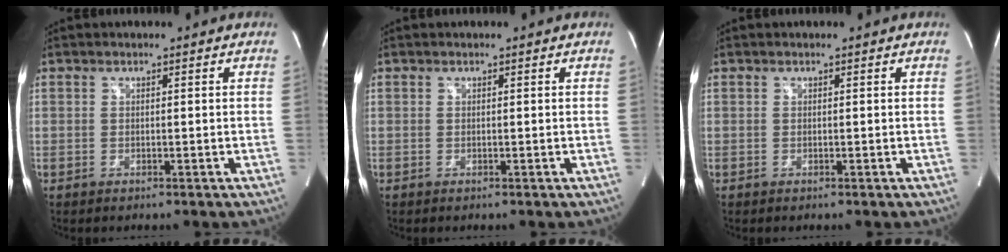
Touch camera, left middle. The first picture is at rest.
{"total": 0.0}
{"total": 0.0}